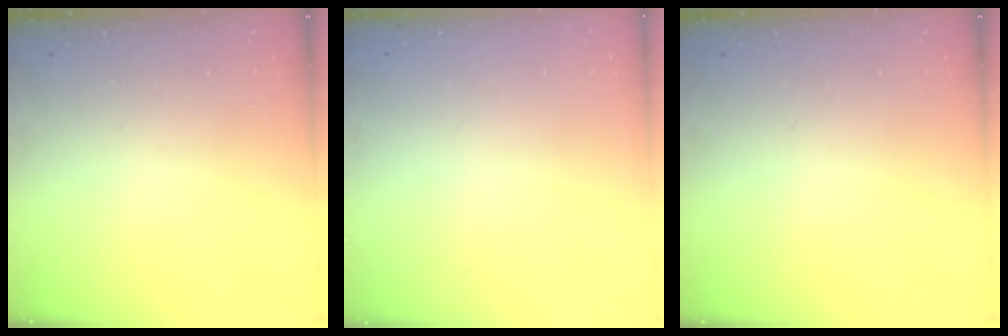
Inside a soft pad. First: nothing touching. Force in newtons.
{"total": 1.8, "press": 1.8, "slide": 0.2}
{"total": 0.0}